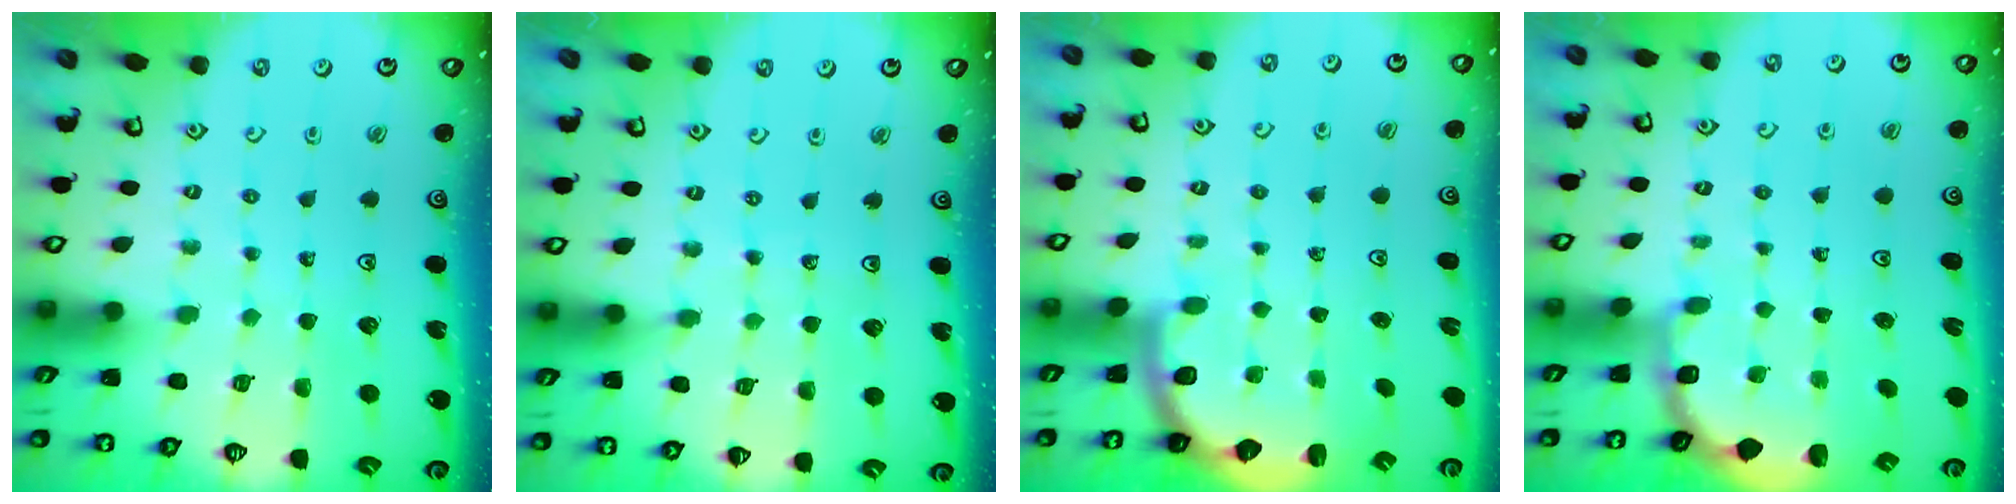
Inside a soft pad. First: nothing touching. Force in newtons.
{"total": 3.2, "press": 2.4, "slide": 2.2}
{"total": 2.2, "press": 2.0, "slide": 0.8}
{"total": 1.8, "press": 1.6, "slide": 0.7}